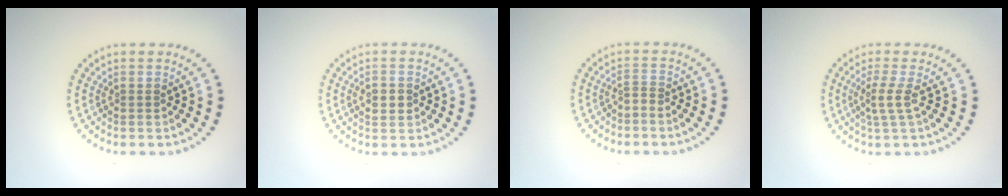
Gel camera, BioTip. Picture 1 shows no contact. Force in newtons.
{"total": 2.3, "press": 2.3, "slide": 0.1}
{"total": 0.5, "press": 0.2, "slide": 0.5}
{"total": 2.0, "press": 1.4, "slide": 1.4}